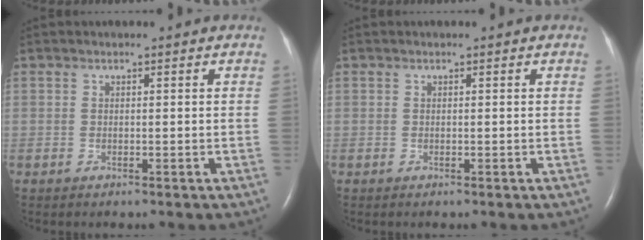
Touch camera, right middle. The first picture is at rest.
{"total": 0.0}